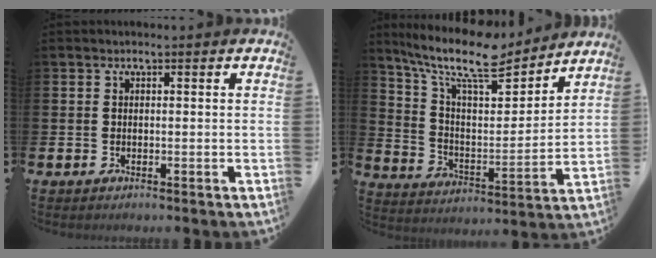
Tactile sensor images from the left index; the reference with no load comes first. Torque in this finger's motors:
{"motor_torque": [1.05, -1.09, 1.06, 0.21]}